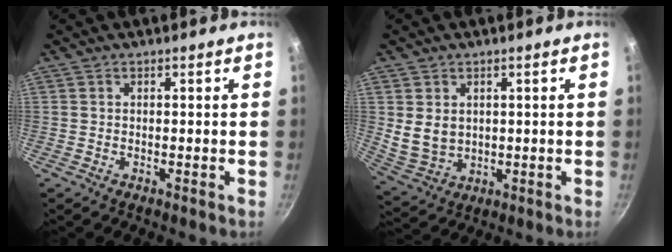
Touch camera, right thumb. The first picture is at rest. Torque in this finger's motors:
{"motor_torque": [-0.29, 2.24, 0.67, -0.05, 0.41]}